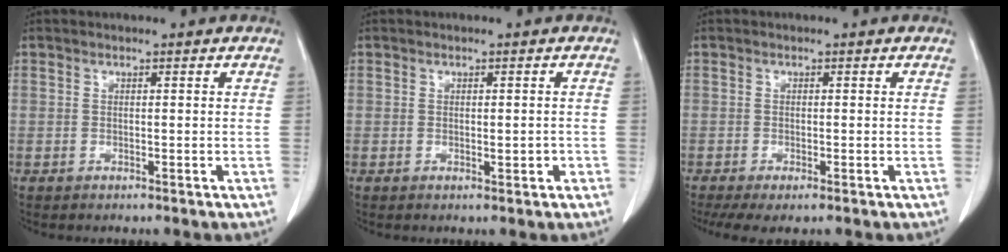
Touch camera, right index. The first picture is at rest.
{"total": 1.4, "force": [-0.4, 0.5, 1.2], "torque": [-0.017, -0.001, -0.003]}
{"total": 4.0, "force": [-2.6, 0.9, 2.8], "torque": [-0.052, -0.013, -0.046]}